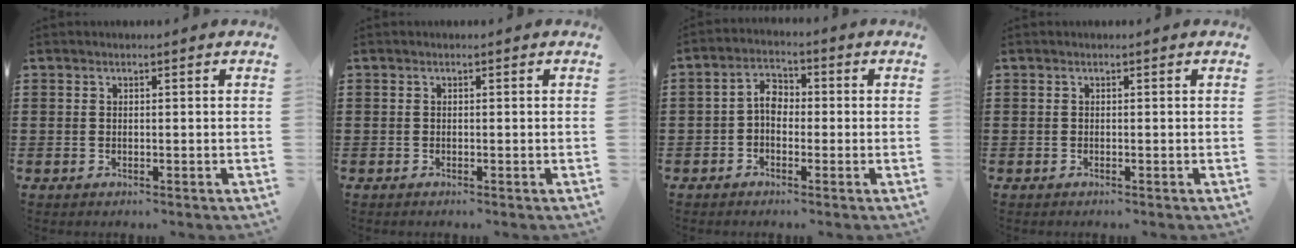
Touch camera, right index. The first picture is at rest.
{"total": 0.0}
{"total": 3.8, "force": [-0.7, 2.6, 2.8], "torque": [-0.063, 0.009, -0.016]}
{"total": 0.0}